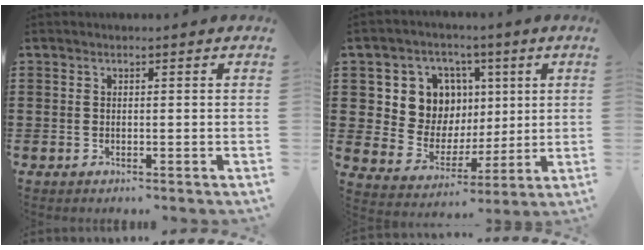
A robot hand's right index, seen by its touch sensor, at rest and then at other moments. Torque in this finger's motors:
{"motor_torque": [1.71, 0.43, 0.31, 0.05]}